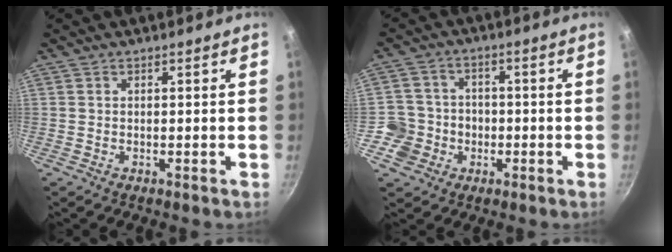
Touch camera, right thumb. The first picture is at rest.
{"total": 7.7, "force": [-2.4, 7.2, 1.1], "torque": [0.020, 0.021, -0.044]}